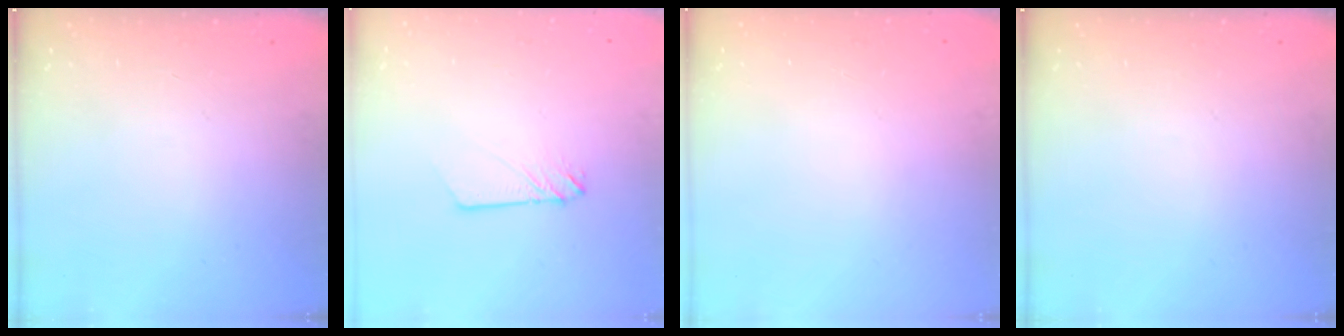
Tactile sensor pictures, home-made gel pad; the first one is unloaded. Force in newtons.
{"total": 2.3, "press": 2.3, "slide": 0.3}
{"total": 0.0}
{"total": 0.0}